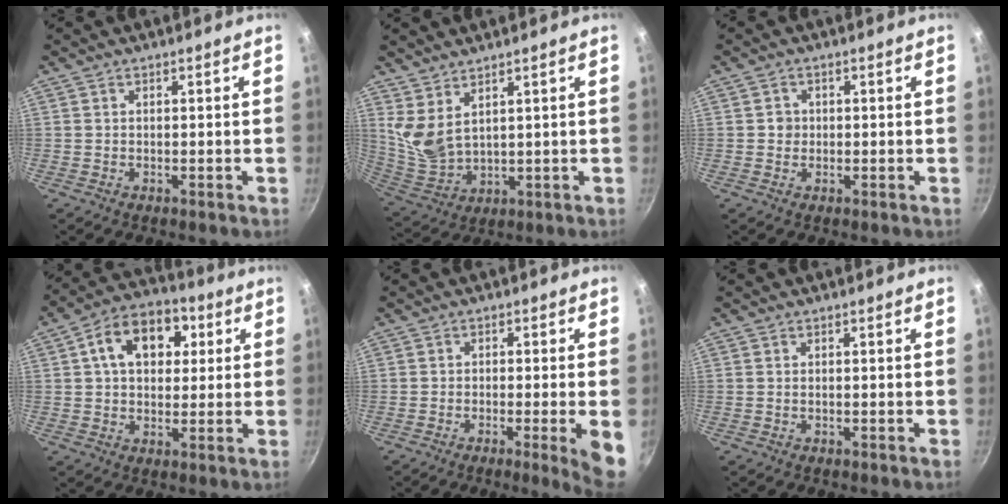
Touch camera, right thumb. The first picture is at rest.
{"total": 7.0, "force": [4.4, 3.3, 4.4], "torque": [-0.079, -0.049, 0.104]}
{"total": 1.8, "force": [0.0, 1.8, 0.5], "torque": [0.002, 0.004, -0.002]}
{"total": 13.4, "force": [3.8, 9.3, 8.9], "torque": [-0.109, 0.013, 0.045]}
{"total": 6.7, "force": [-2.0, 0.3, 6.4], "torque": [-0.090, 0.003, -0.028]}
{"total": 0.0}